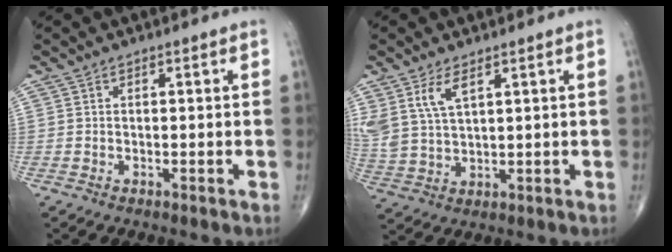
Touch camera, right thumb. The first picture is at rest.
{"total": 6.8, "force": [3.6, 3.0, 4.9], "torque": [-0.106, -0.011, 0.084]}